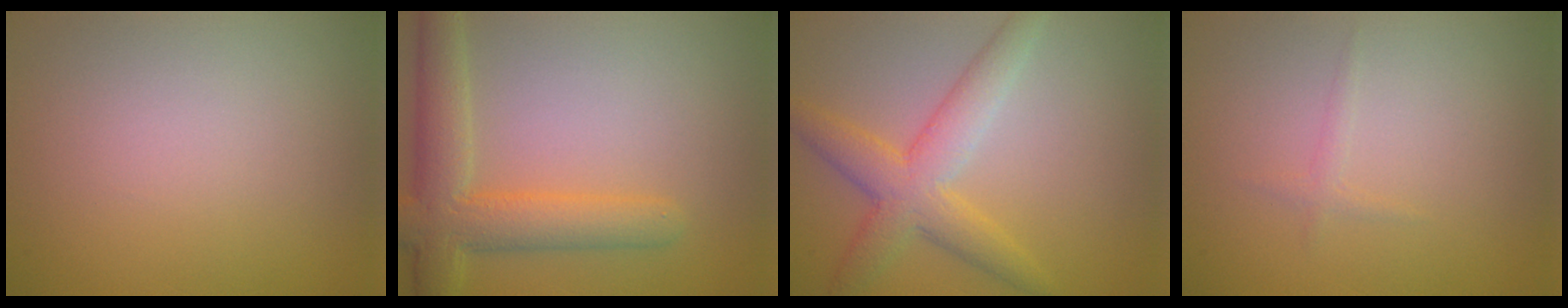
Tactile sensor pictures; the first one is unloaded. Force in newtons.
{"total": 5.8, "press": 5.8, "slide": 0.5}
{"total": 5.1, "press": 5.1, "slide": 0.1}
{"total": 0.8, "press": 0.8, "slide": 0.0}